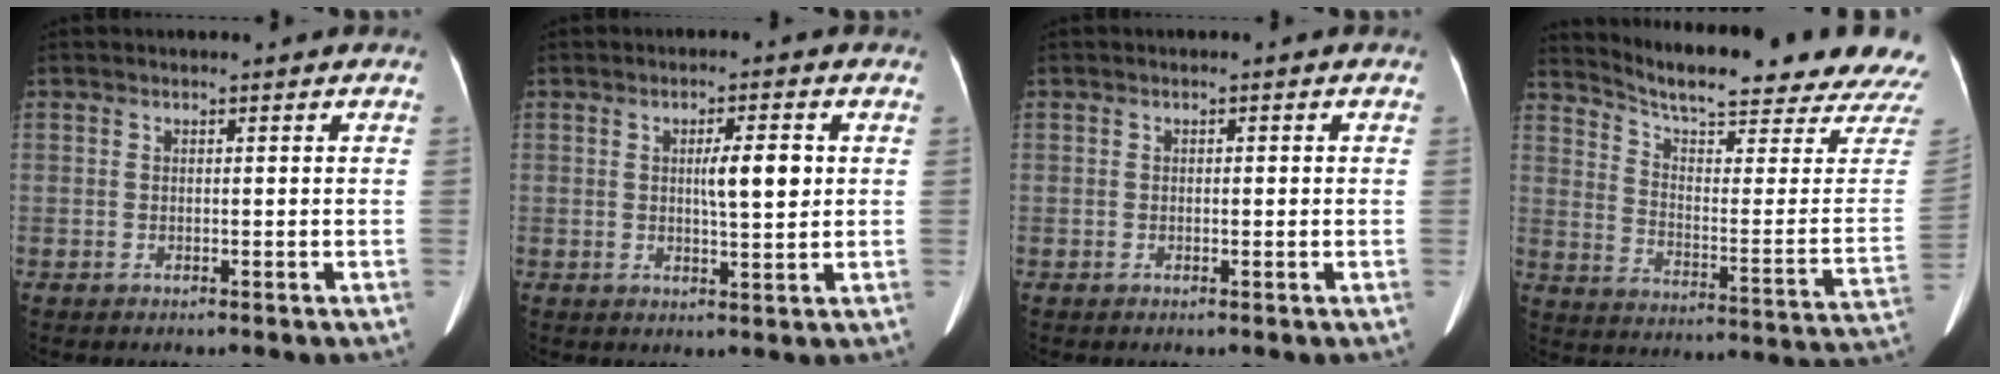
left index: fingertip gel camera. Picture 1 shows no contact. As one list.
[{"total": 4.9, "force": [0.9, 0.8, 4.8], "torque": [-0.075, 0.002, 0.013]}, {"total": 0.7, "force": [-0.1, 0.3, 0.6], "torque": [-0.009, 0.003, 0.000]}, {"total": 24.1, "force": [22.4, 0.2, 8.8], "torque": [-0.145, -0.098, 0.287]}]